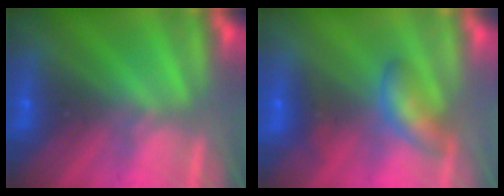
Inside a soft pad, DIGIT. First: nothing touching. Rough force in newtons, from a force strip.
{"total": 2.7}